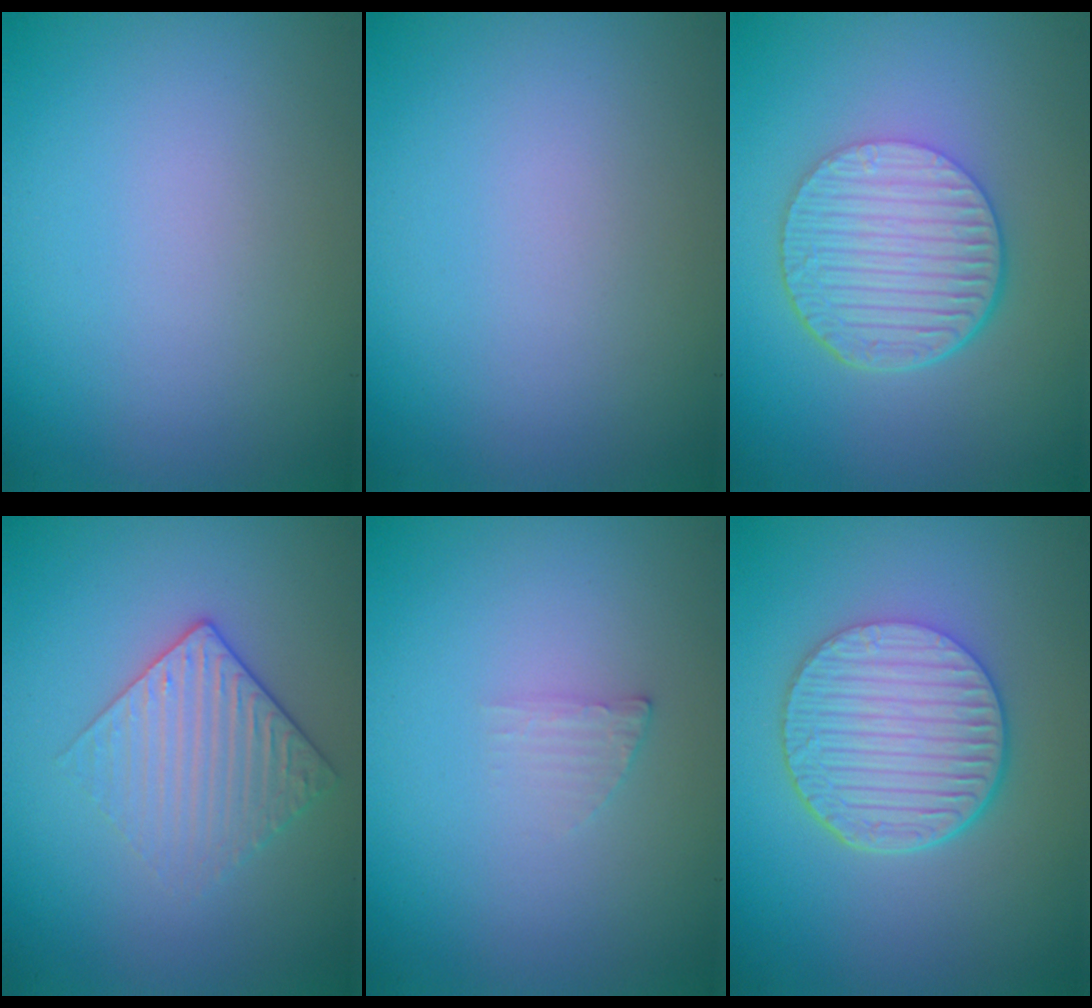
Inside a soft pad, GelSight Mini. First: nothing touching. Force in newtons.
{"total": 0.0}
{"total": 6.7, "press": 4.5, "slide": 5.0}
{"total": 3.0, "press": 2.6, "slide": 1.4}
{"total": 1.0, "press": 1.0, "slide": 0.2}
{"total": 6.3, "press": 4.7, "slide": 4.3}